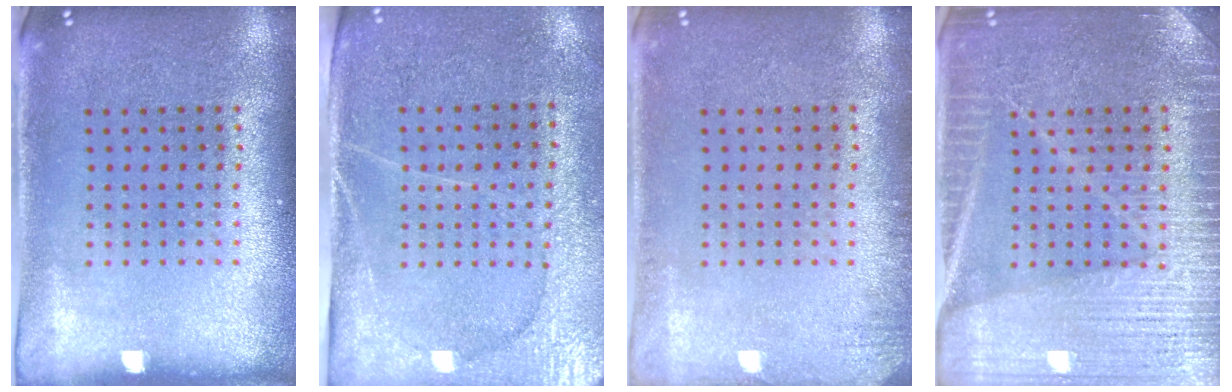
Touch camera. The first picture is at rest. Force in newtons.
{"total": 3.0, "press": 2.8, "slide": 1.3}
{"total": 1.4, "press": 1.4, "slide": 0.2}
{"total": 3.9, "press": 3.8, "slide": 0.9}